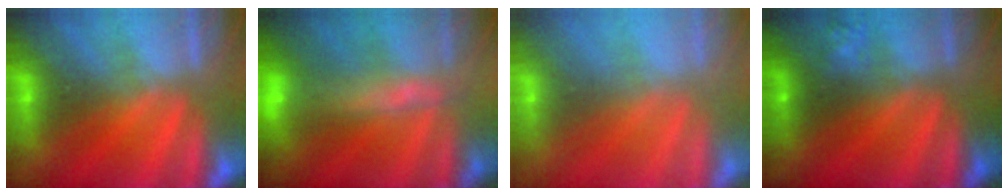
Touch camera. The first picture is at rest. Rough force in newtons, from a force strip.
{"total": 5.9}
{"total": 8.7}
{"total": 2.3}